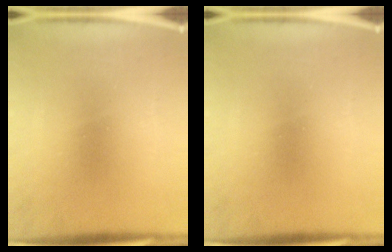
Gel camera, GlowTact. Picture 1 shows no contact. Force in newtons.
{"total": 0.0}